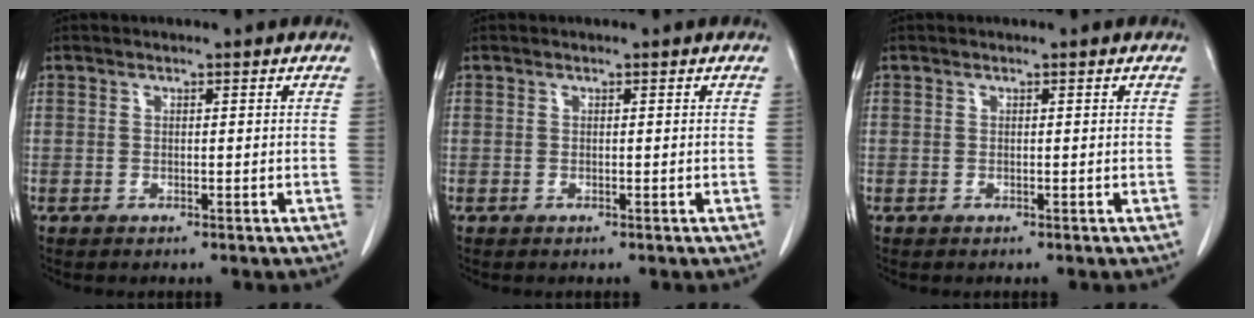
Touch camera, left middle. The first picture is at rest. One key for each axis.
{"total": 0.0}
{"total": 0.0}